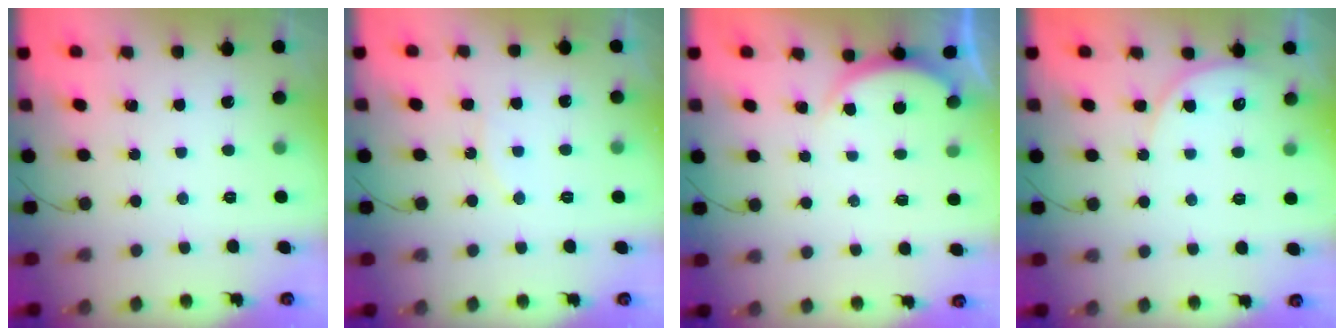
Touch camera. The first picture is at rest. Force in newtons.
{"total": 7.9, "press": 7.8, "slide": 0.7}
{"total": 2.1, "press": 2.0, "slide": 0.5}
{"total": 5.4, "press": 5.4, "slide": 0.4}